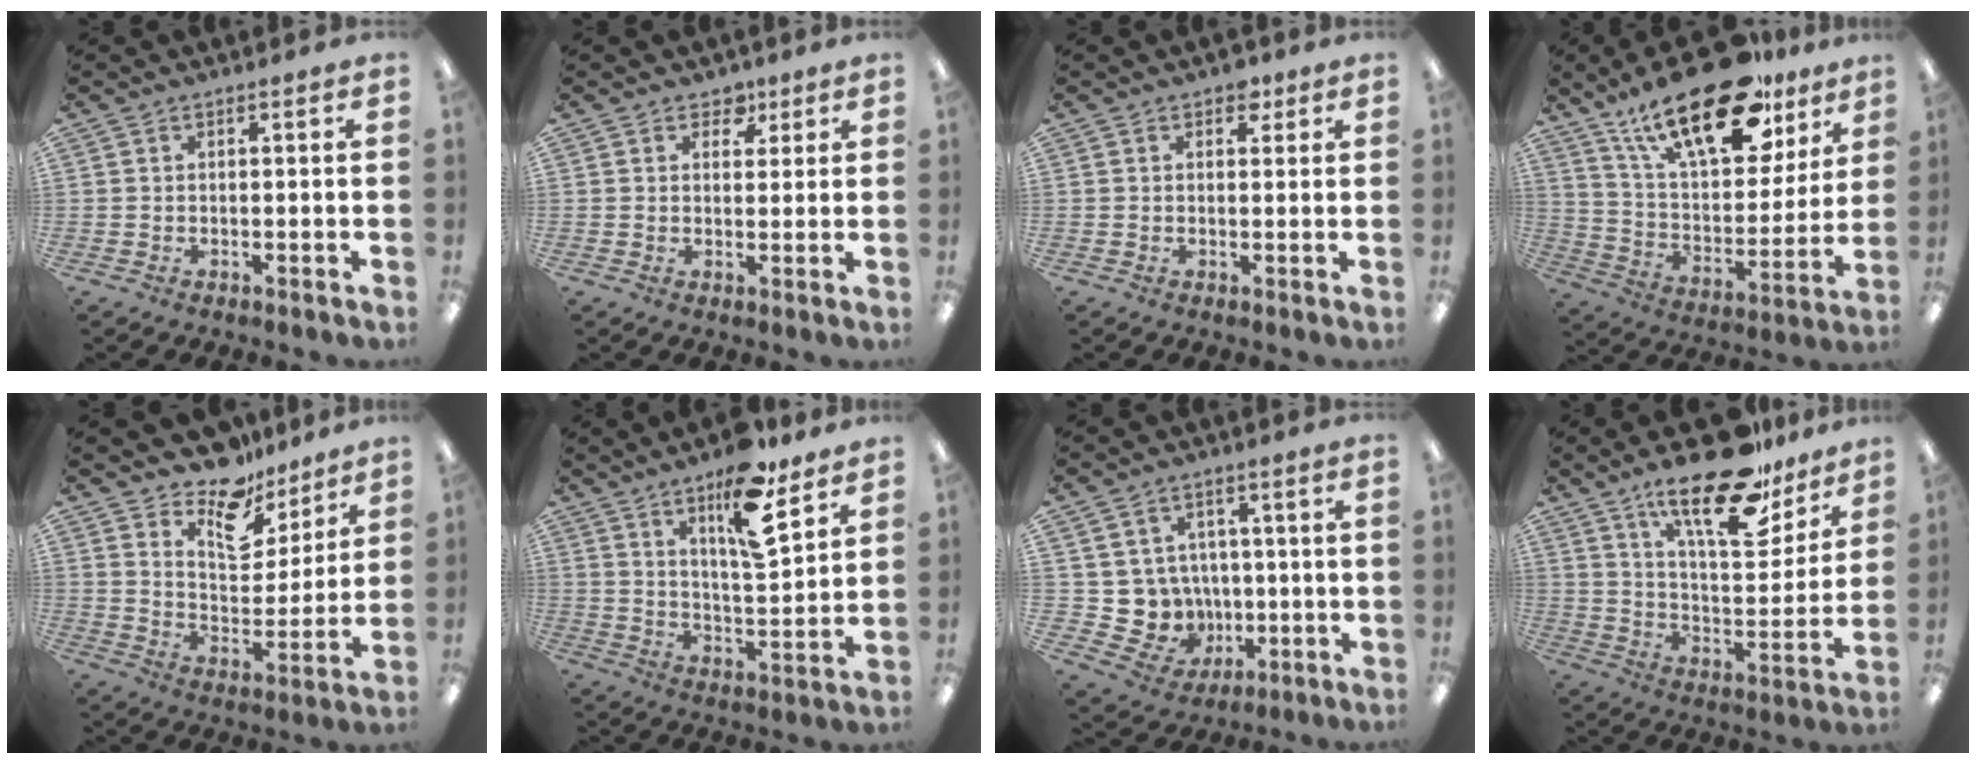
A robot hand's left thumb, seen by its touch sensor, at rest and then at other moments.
{"total": 3.8, "force": [2.2, 2.7, 1.5], "torque": [-0.006, -0.008, 0.034]}
{"total": 2.7, "force": [1.7, 1.7, 1.2], "torque": [-0.004, -0.005, 0.026]}
{"total": 25.9, "force": [16.9, 11.0, 16.3], "torque": [-0.263, -0.088, 0.286]}
{"total": 12.6, "force": [10.2, 6.0, 4.4], "torque": [-0.074, -0.073, 0.189]}
{"total": 13.8, "force": [9.5, 3.8, 9.3], "torque": [-0.148, -0.053, 0.156]}
{"total": 7.7, "force": [1.2, 7.6, 0.5], "torque": [-0.028, -0.010, 0.039]}
{"total": 21.4, "force": [15.5, 7.5, 12.6], "torque": [-0.204, -0.091, 0.261]}